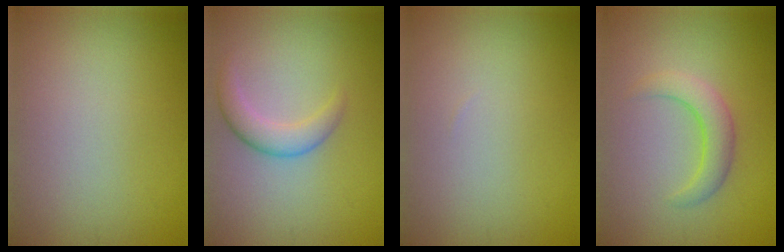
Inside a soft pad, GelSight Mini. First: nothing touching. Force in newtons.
{"total": 2.6, "press": 2.6, "slide": 0.1}
{"total": 0.0}
{"total": 2.8, "press": 2.8, "slide": 0.2}